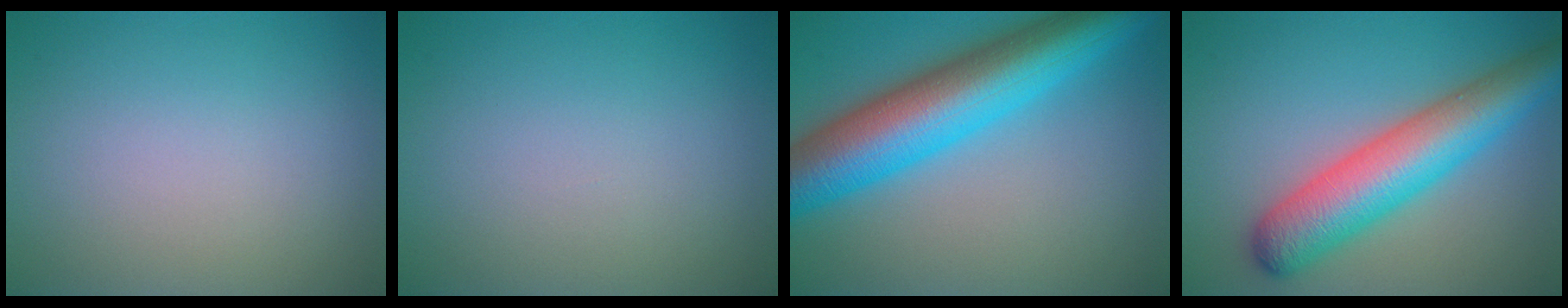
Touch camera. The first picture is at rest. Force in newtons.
{"total": 0.0}
{"total": 11.5, "press": 11.5, "slide": 0.3}
{"total": 8.4, "press": 8.4, "slide": 0.3}